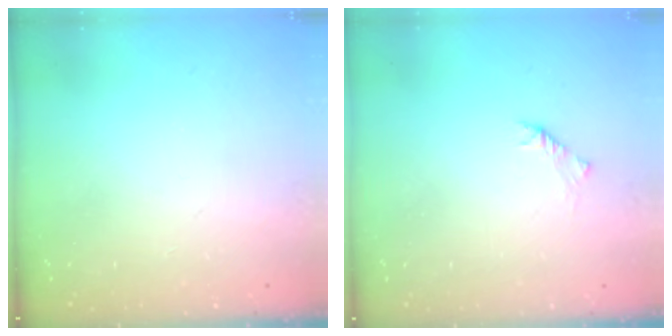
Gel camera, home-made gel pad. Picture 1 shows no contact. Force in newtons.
{"total": 1.6, "press": 1.4, "slide": 0.6}